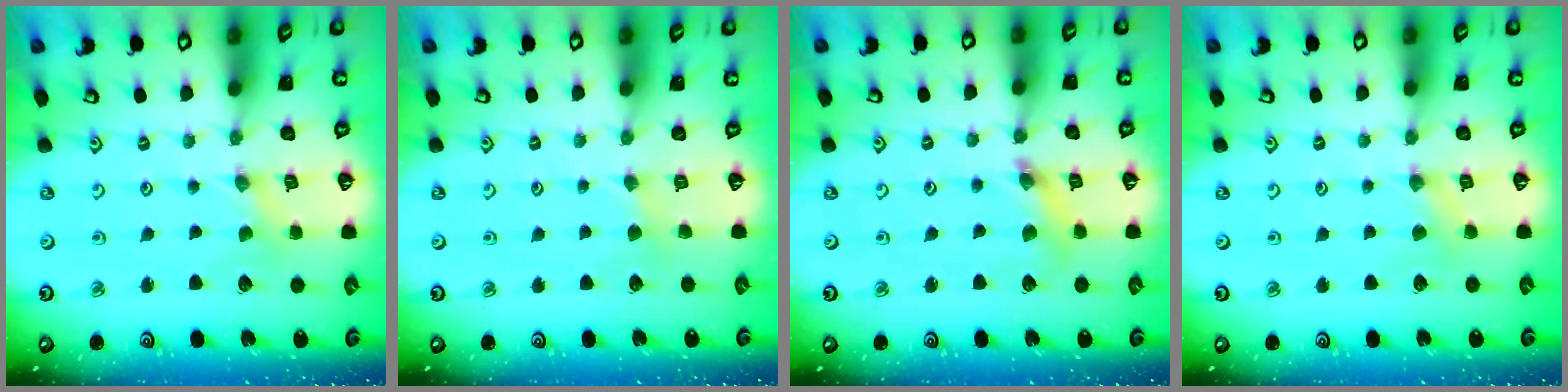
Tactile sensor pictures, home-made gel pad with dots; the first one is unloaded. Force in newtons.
{"total": 1.9, "press": 1.9, "slide": 0.3}
{"total": 6.2, "press": 6.1, "slide": 0.7}
{"total": 2.8, "press": 2.7, "slide": 0.6}